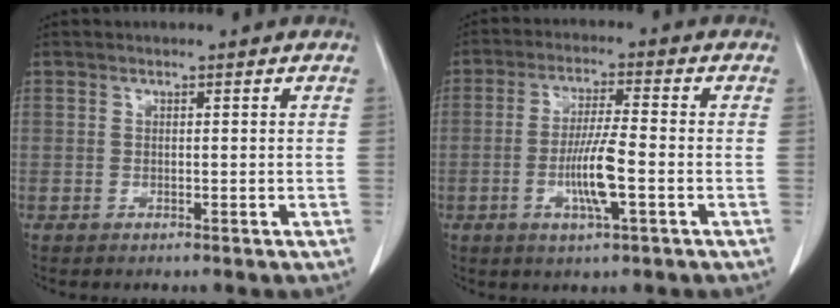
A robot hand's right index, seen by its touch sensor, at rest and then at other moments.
{"total": 7.5, "force": [-2.1, 0.3, 7.2], "torque": [-0.136, -0.003, -0.039]}